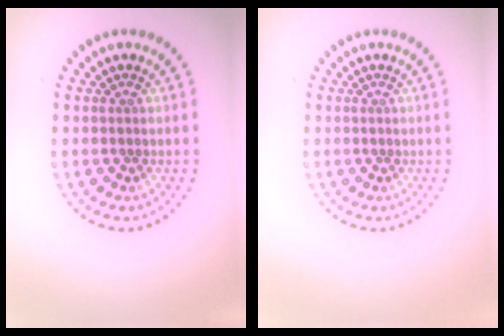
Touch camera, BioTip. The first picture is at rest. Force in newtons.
{"total": 0.0}